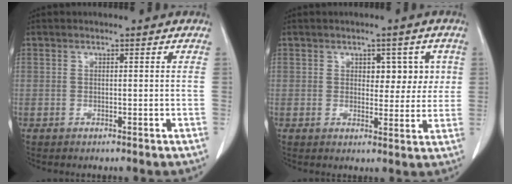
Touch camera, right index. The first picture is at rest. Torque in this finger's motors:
{"motor_torque": [0.12, 0.09, 0.01, 0.01]}